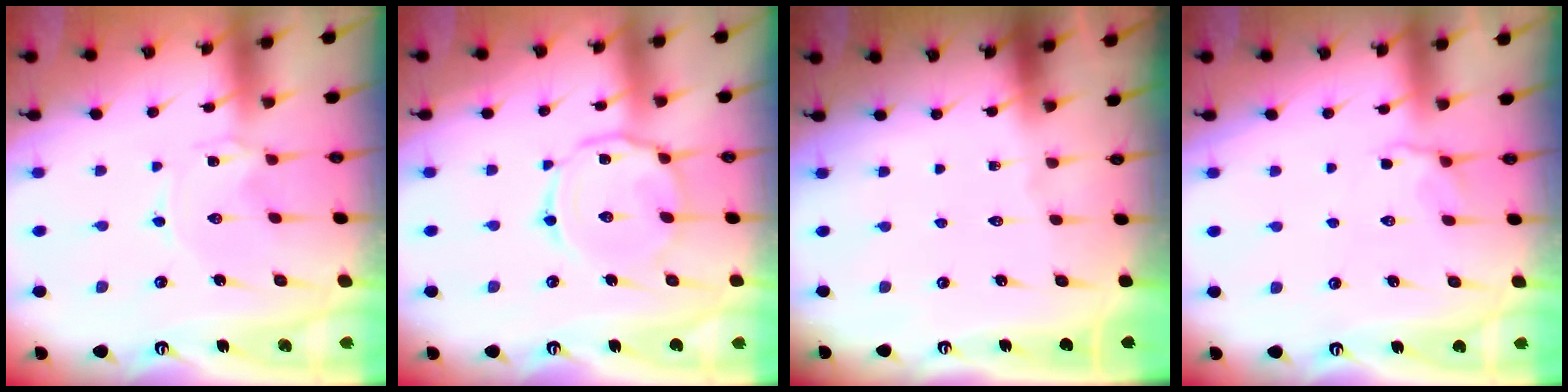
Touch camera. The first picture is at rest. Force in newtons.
{"total": 10.2, "press": 10.1, "slide": 0.7}
{"total": 0.0}
{"total": 3.5, "press": 2.9, "slide": 2.0}